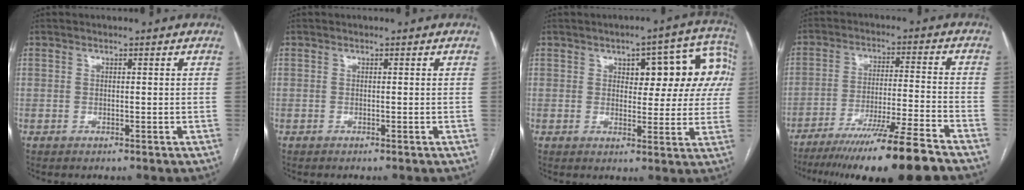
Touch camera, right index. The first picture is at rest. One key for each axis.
{"total": 0.0}
{"total": 12.3, "fx": 3.5, "fy": 5.3, "fz": 10.5, "tx": -0.108, "ty": 0.040, "tz": 0.043}
{"total": 17.0, "fx": -13.5, "fy": -1.4, "fz": 10.1, "tx": -0.155, "ty": -0.030, "tz": -0.219}